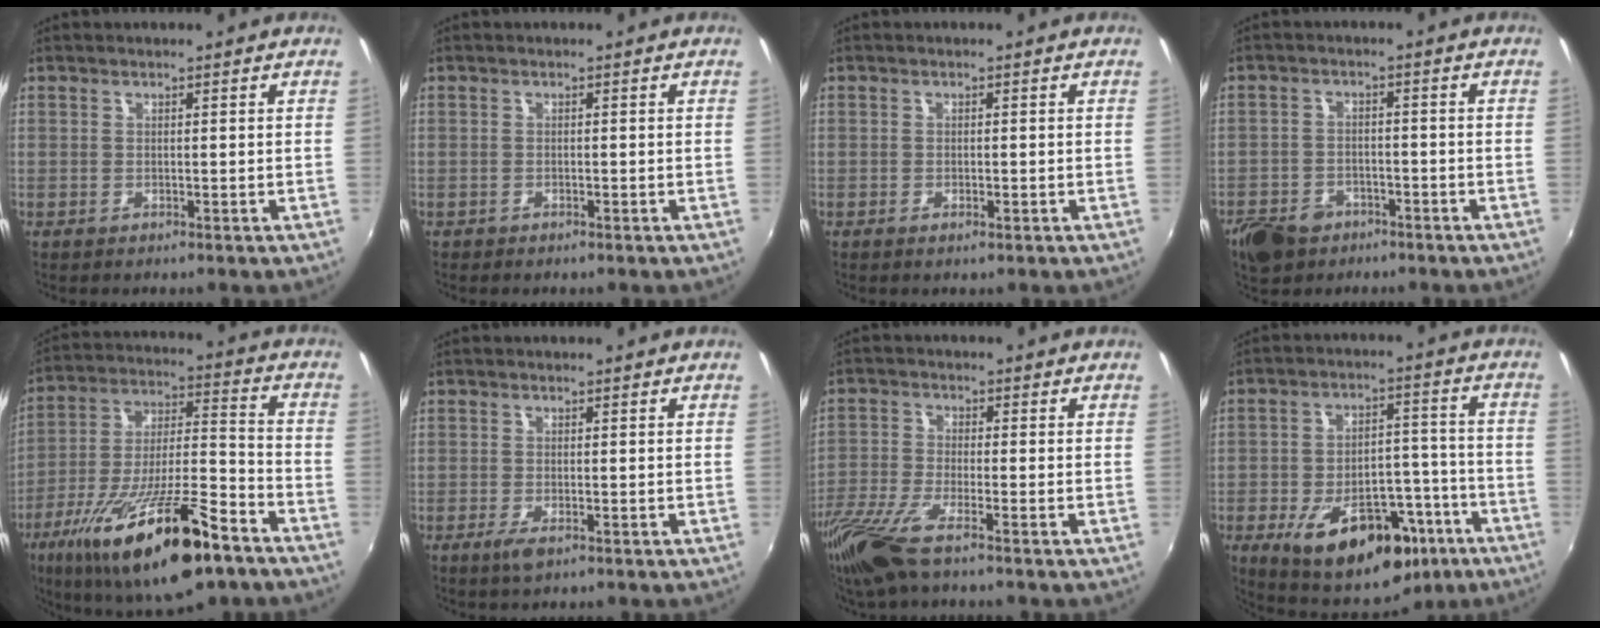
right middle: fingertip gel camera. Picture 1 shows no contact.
{"total": 0.9, "force": [-0.7, 0.5, 0.2], "torque": [-0.009, -0.003, -0.012]}
{"total": 1.0, "force": [-0.6, 0.5, 0.7], "torque": [-0.013, -0.003, -0.010]}
{"total": 8.9, "force": [-5.8, 5.8, 3.5], "torque": [-0.105, -0.002, -0.096]}
{"total": 25.5, "force": [-15.2, 7.0, 19.2], "torque": [-0.343, -0.042, -0.249]}
{"total": 2.2, "force": [-1.2, 0.6, 1.8], "torque": [-0.036, -0.010, -0.020]}
{"total": 9.2, "force": [-6.7, 1.1, 6.3], "torque": [-0.150, -0.032, -0.134]}
{"total": 20.0, "force": [-10.8, 10.8, 13.0], "torque": [-0.225, 0.010, -0.137]}